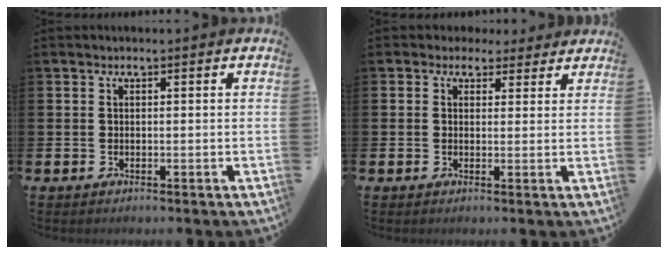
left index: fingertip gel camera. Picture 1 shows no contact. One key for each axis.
{"total": 2.6, "fx": 2.0, "fy": 1.7, "fz": -0.1, "tx": -0.001, "ty": -0.005, "tz": 0.032}